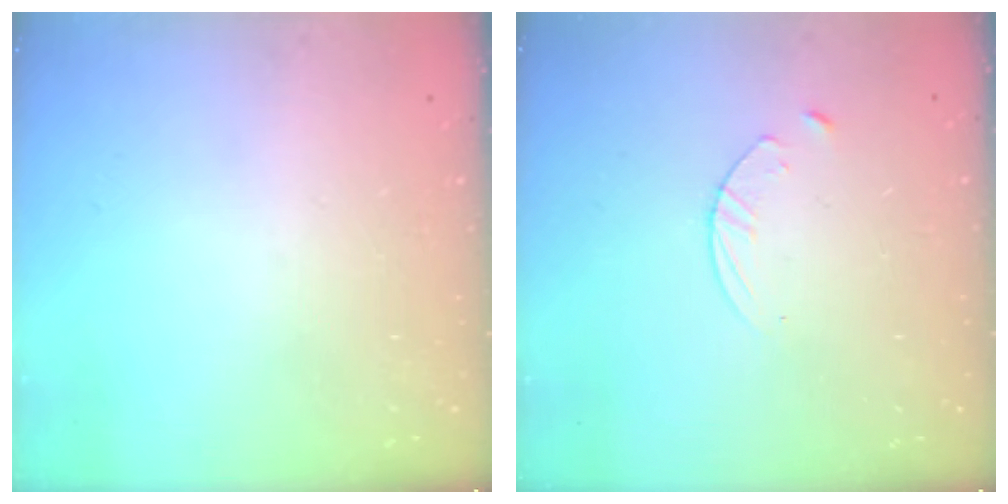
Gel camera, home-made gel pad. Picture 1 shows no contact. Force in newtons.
{"total": 3.1, "press": 3.1, "slide": 0.3}